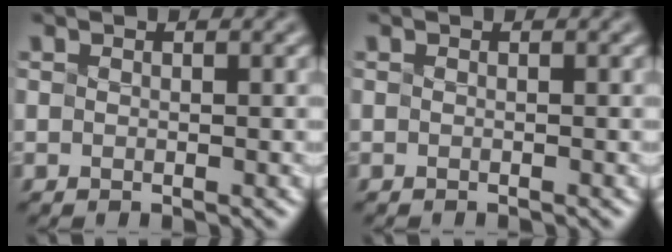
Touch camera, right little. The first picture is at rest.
{"total": 0.6, "force": [-0.6, 0.1, 0.2], "torque": [0.003, -0.001, -0.009]}